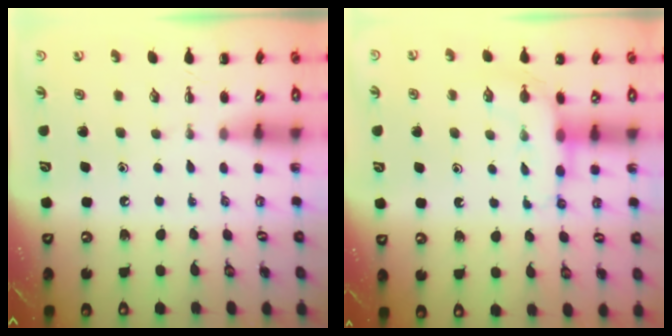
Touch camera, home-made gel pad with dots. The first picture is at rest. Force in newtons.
{"total": 7.6, "press": 7.6, "slide": 0.6}